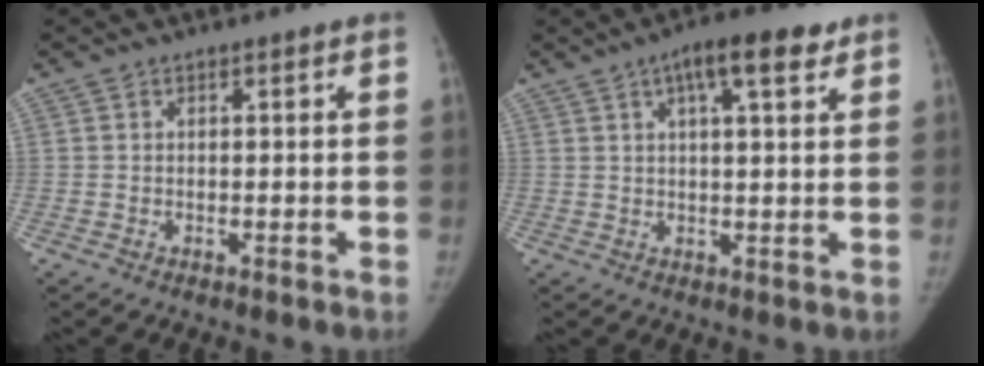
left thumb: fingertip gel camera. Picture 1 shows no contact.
{"total": 8.7, "force": [4.6, 2.7, 6.8], "torque": [-0.090, -0.004, 0.065]}